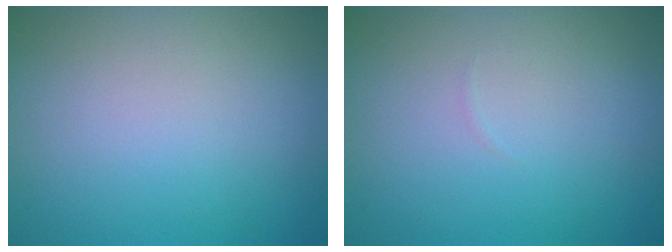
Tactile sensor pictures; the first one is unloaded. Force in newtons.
{"total": 0.0}